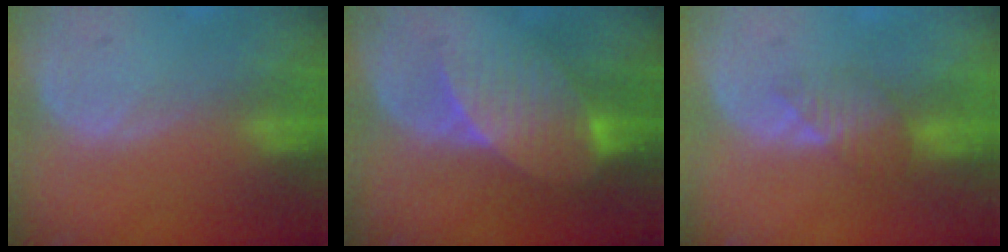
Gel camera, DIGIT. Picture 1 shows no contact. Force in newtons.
{"total": 8.0, "press": 7.2, "slide": 3.4}
{"total": 3.5, "press": 3.1, "slide": 1.6}